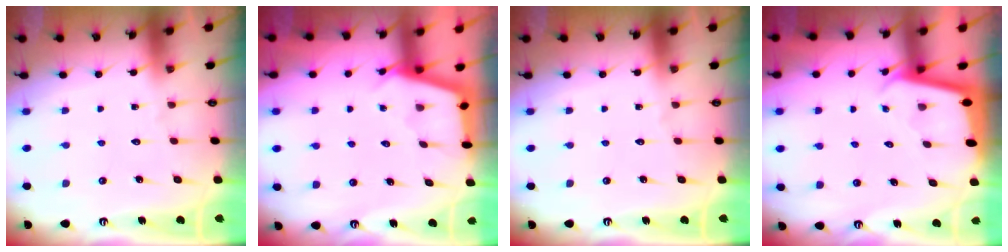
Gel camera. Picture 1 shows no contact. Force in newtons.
{"total": 2.8, "press": 2.8, "slide": 0.3}
{"total": 0.0}
{"total": 1.8, "press": 1.8, "slide": 0.2}